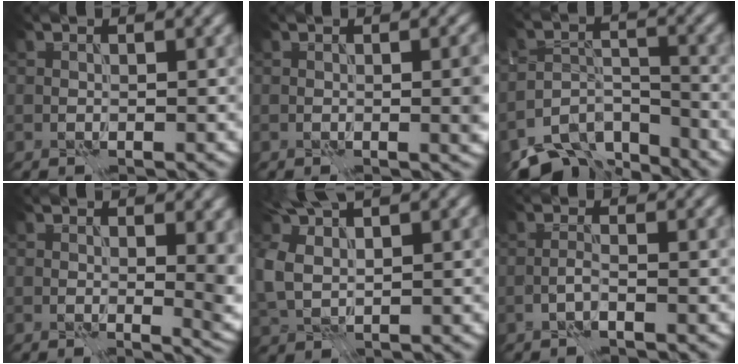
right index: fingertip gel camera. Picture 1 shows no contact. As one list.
[{"total": 2.2, "force": [-0.5, 0.4, 2.1], "torque": [-0.030, -0.002, -0.007]}, {"total": 7.8, "force": [-6.7, 3.0, 2.8], "torque": [-0.045, -0.014, -0.115]}, {"total": 5.9, "force": [-0.1, 2.7, 5.3], "torque": [-0.035, -0.006, -0.001]}, {"total": 5.3, "force": [2.7, 2.5, 3.9], "torque": [-0.103, 0.010, 0.053]}, {"total": 1.0, "force": [-0.8, -0.3, 0.6], "torque": [-0.014, 0.005, -0.018]}]